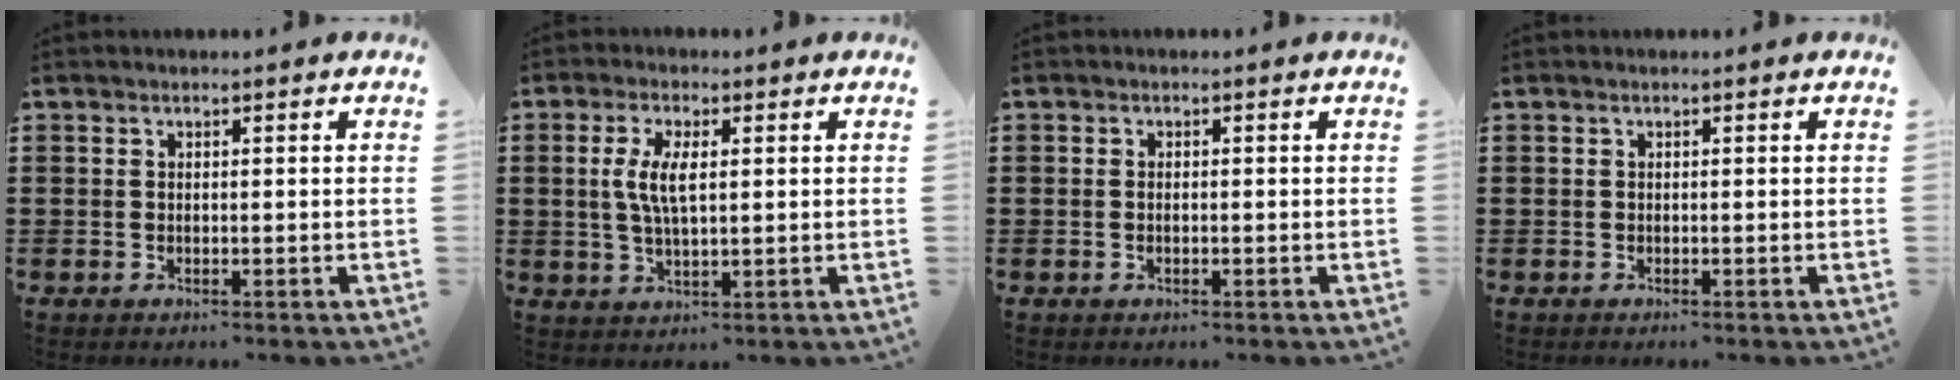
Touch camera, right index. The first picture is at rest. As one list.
[{"total": 5.4, "force": [0.9, 1.9, 4.9], "torque": [-0.107, 0.004, 0.011]}, {"total": 0.7, "force": [-0.1, 0.3, 0.6], "torque": [-0.015, -0.002, -0.002]}, {"total": 0.0}]